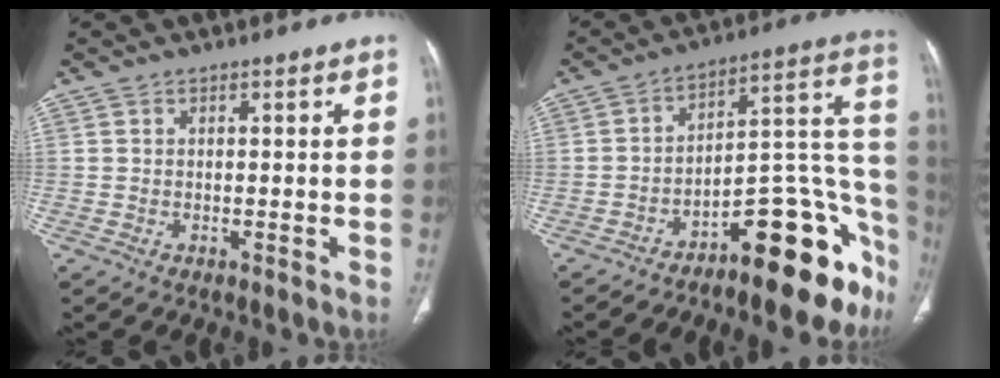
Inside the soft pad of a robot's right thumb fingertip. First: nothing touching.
{"total": 18.9, "force": [-11.8, 6.6, 13.3], "torque": [-0.088, 0.132, -0.172]}